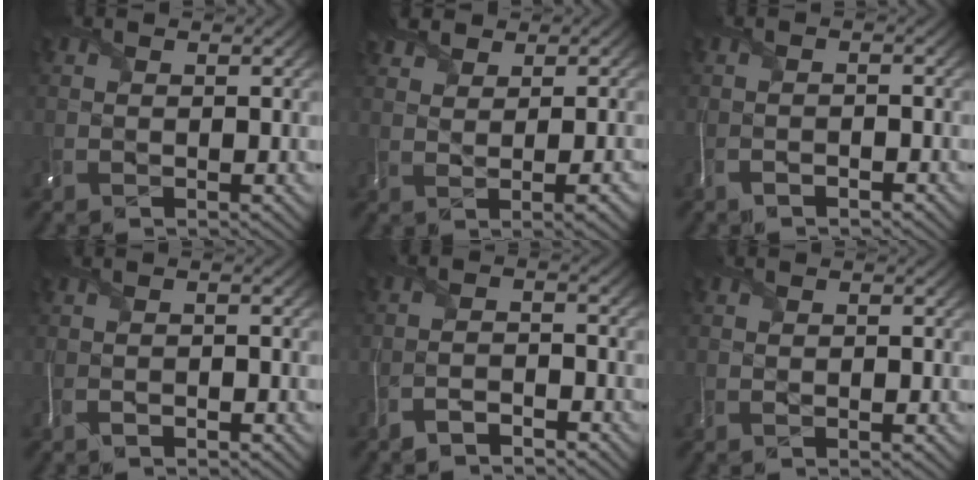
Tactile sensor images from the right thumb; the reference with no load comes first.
{"total": 3.2, "force": [2.3, 1.2, 1.9], "torque": [-0.037, 0.008, 0.039]}
{"total": 1.7, "force": [-1.7, -0.3, 0.0], "torque": [0.000, 0.001, -0.037]}
{"total": 1.2, "force": [-1.1, -0.5, 0.3], "torque": [-0.003, 0.007, -0.026]}
{"total": 3.1, "force": [-3.1, -0.3, 0.2], "torque": [0.002, 0.000, -0.067]}
{"total": 0.8, "force": [-0.6, -0.2, -0.3], "torque": [0.008, -0.004, -0.014]}